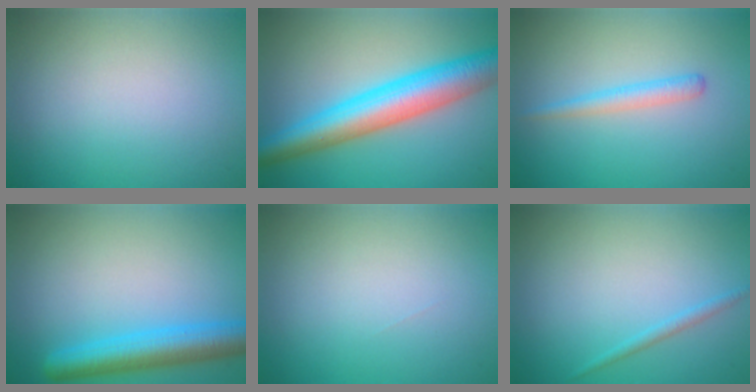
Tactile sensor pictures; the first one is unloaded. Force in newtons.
{"total": 8.0, "press": 8.0, "slide": 0.2}
{"total": 1.7, "press": 1.7, "slide": 0.1}
{"total": 5.2, "press": 5.2, "slide": 0.2}
{"total": 0.0}
{"total": 0.9, "press": 0.9, "slide": 0.1}